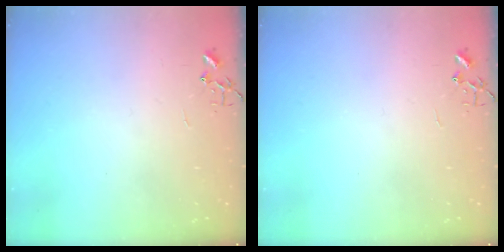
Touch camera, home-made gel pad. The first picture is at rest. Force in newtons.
{"total": 0.0}